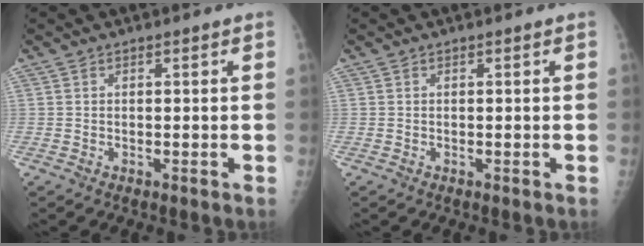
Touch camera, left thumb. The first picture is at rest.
{"total": 0.0}